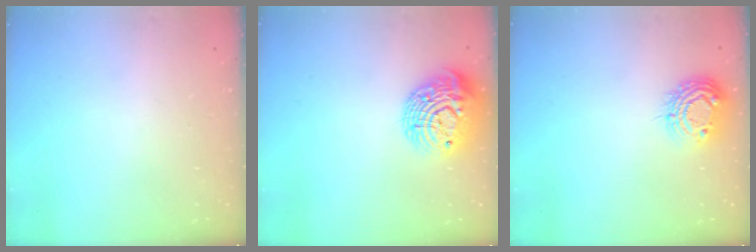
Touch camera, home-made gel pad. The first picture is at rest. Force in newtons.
{"total": 15.1, "press": 15.1, "slide": 1.0}
{"total": 10.0, "press": 9.9, "slide": 0.8}